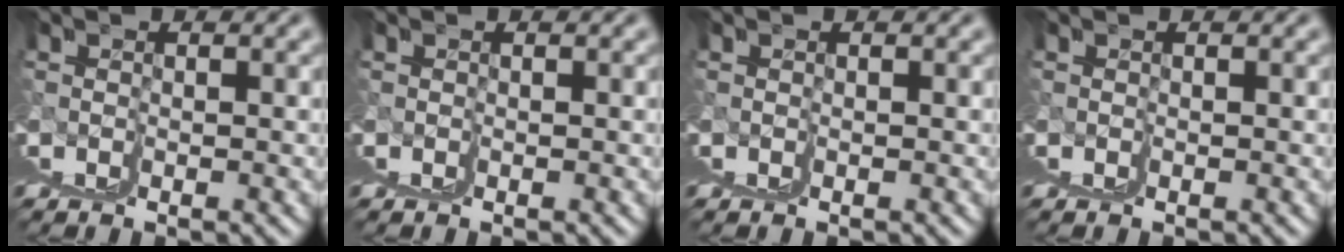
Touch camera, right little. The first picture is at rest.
{"total": 0.0}
{"total": 0.0}
{"total": 0.0}